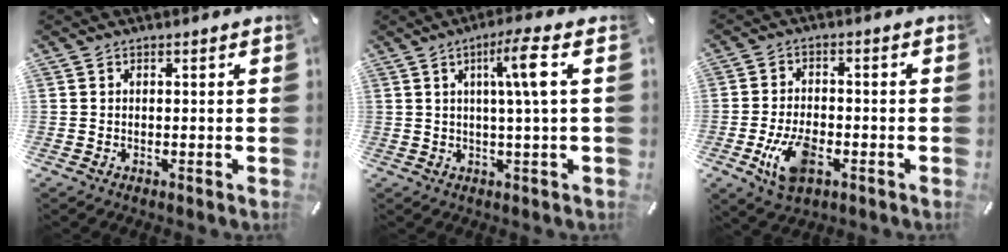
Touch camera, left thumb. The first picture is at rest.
{"total": 8.6, "force": [2.3, 0.3, 8.3], "torque": [-0.146, -0.001, 0.027]}
{"total": 9.4, "force": [-3.4, 5.4, 6.9], "torque": [-0.144, 0.002, -0.061]}